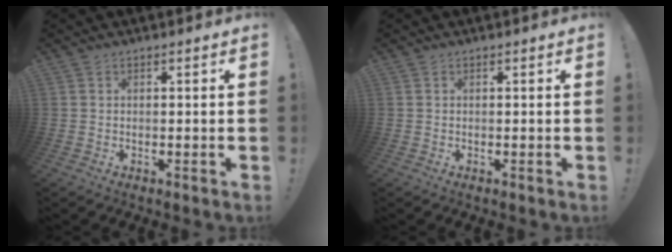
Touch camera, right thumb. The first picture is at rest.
{"total": 0.0}